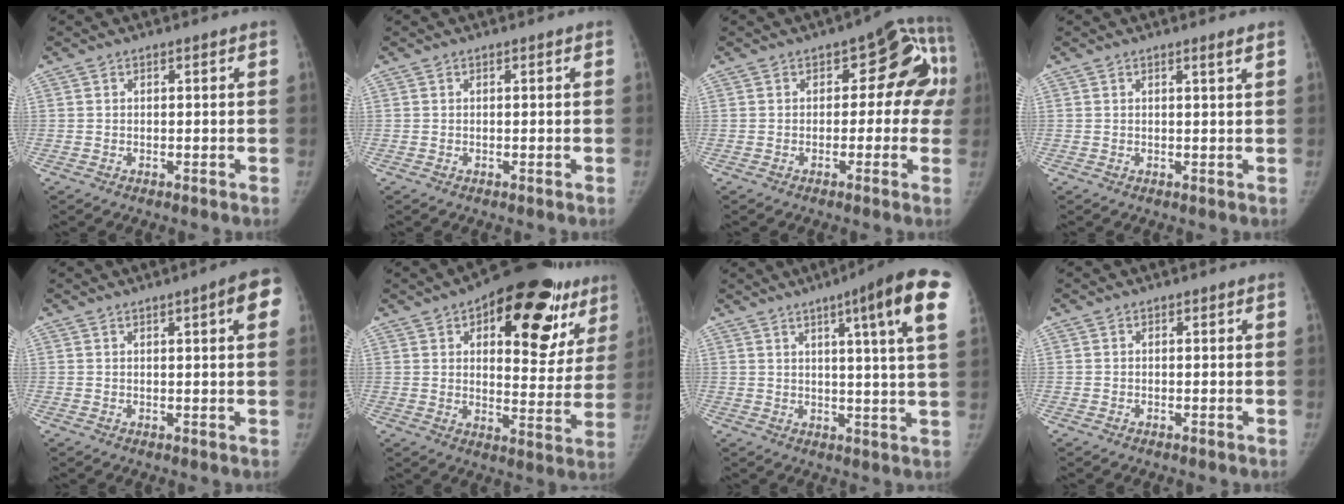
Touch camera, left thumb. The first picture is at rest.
{"total": 0.0}
{"total": 10.6, "force": [0.3, 6.7, 8.2], "torque": [-0.031, 0.031, -0.012]}
{"total": 1.2, "force": [0.8, -0.3, 0.9], "torque": [-0.018, -0.008, 0.015]}
{"total": 6.0, "force": [2.2, 1.3, 5.4], "torque": [-0.053, 0.000, 0.022]}
{"total": 25.6, "force": [12.7, 11.8, 18.8], "torque": [-0.202, -0.018, 0.173]}
{"total": 14.9, "force": [6.7, 1.2, 13.2], "torque": [-0.171, -0.023, 0.074]}
{"total": 0.0}